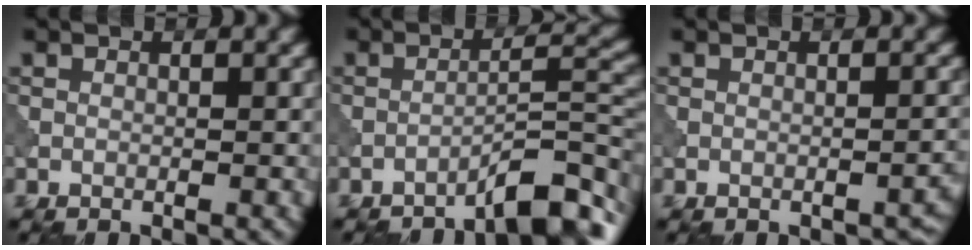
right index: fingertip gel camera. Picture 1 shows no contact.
{"total": 5.9, "force": [-4.4, 0.9, 3.9], "torque": [-0.051, 0.018, -0.068]}
{"total": 1.3, "force": [-1.0, 0.5, 0.6], "torque": [-0.005, -0.001, -0.012]}